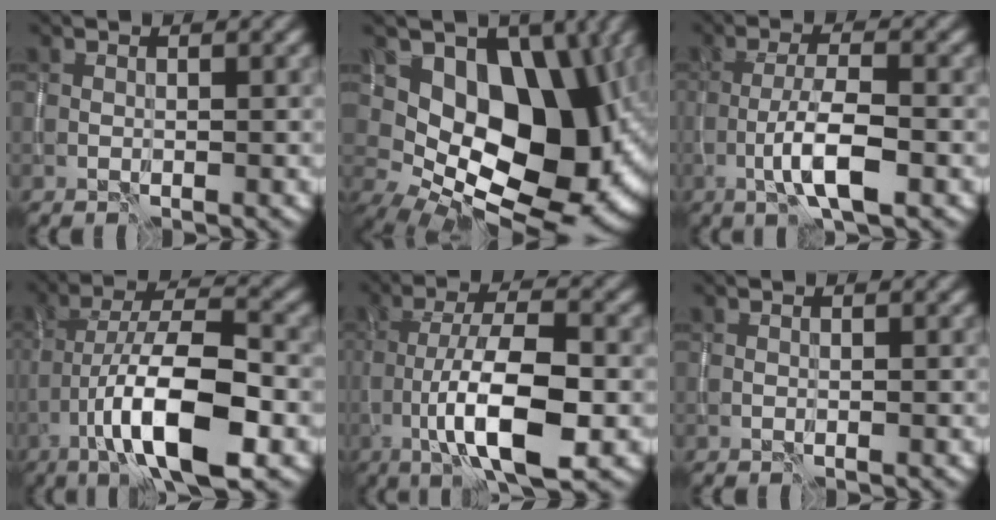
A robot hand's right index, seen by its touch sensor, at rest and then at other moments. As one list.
[{"total": 15.9, "force": [1.7, 10.9, 11.4], "torque": [-0.143, -0.011, 0.040]}, {"total": 4.9, "force": [-2.0, 1.1, 4.3], "torque": [-0.078, 0.004, -0.041]}, {"total": 10.6, "force": [-4.5, 3.1, 9.1], "torque": [-0.155, 0.009, -0.083]}, {"total": 9.3, "force": [-3.0, 2.7, 8.4], "torque": [-0.137, 0.007, -0.058]}, {"total": 0.0}]